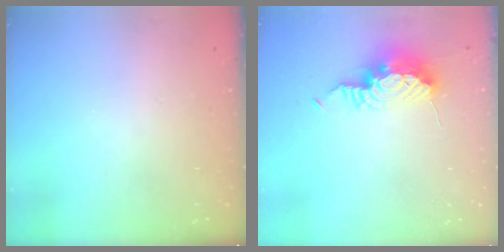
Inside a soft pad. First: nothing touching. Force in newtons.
{"total": 16.0, "press": 12.5, "slide": 10.1}